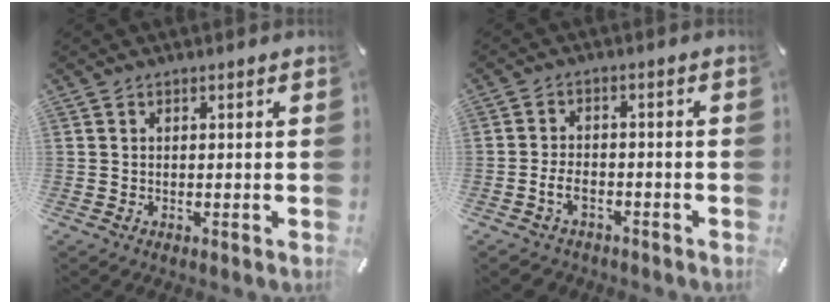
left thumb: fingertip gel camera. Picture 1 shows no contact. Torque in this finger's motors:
{"motor_torque": [-0.17, 0.98, 0.29, 0.29, 0.10]}